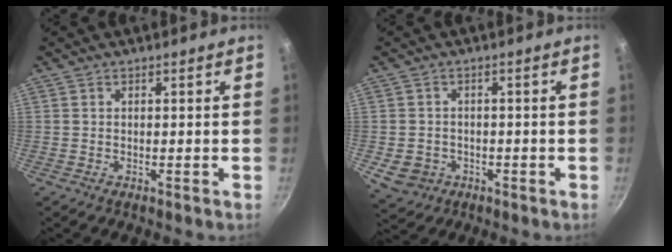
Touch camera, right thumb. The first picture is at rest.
{"total": 5.6, "force": [-1.6, 4.7, 2.7], "torque": [-0.038, 0.013, -0.015]}